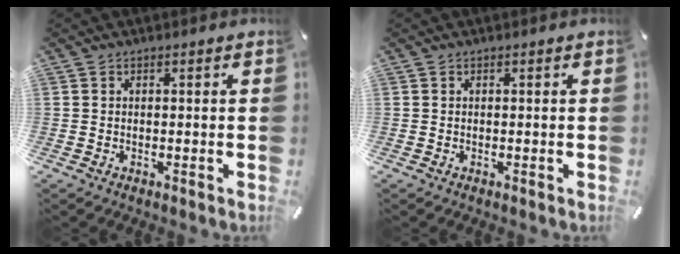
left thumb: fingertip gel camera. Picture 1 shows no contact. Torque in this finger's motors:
{"motor_torque": [0.00, 0.00, 0.00, 0.00, 0.00]}